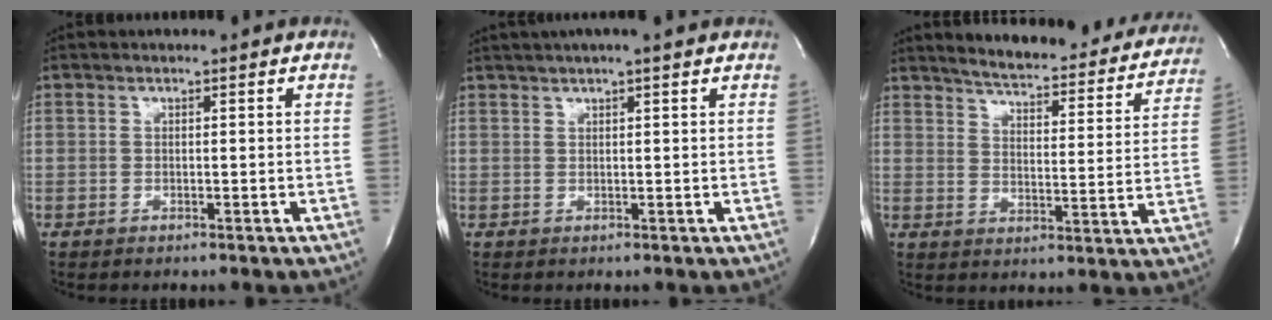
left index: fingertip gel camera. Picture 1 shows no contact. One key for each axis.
{"total": 5.8, "fx": 4.6, "fy": -0.1, "fz": 3.5, "tx": -0.059, "ty": 0.025, "tz": 0.064}
{"total": 23.1, "fx": 21.4, "fy": 4.6, "fz": 7.4, "tx": -0.097, "ty": -0.059, "tz": 0.253}